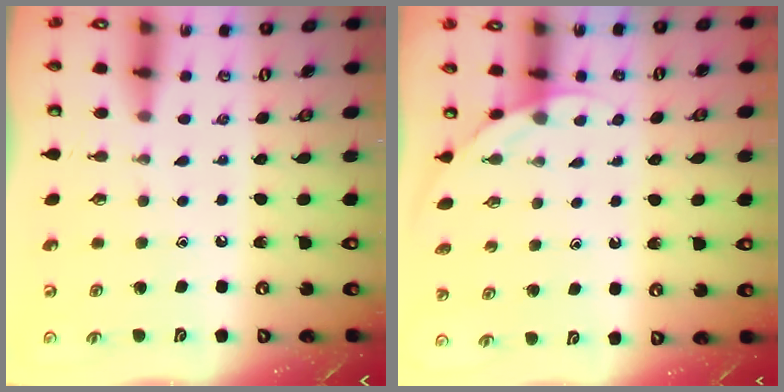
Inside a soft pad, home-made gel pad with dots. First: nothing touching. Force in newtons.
{"total": 2.6, "press": 2.6, "slide": 0.1}